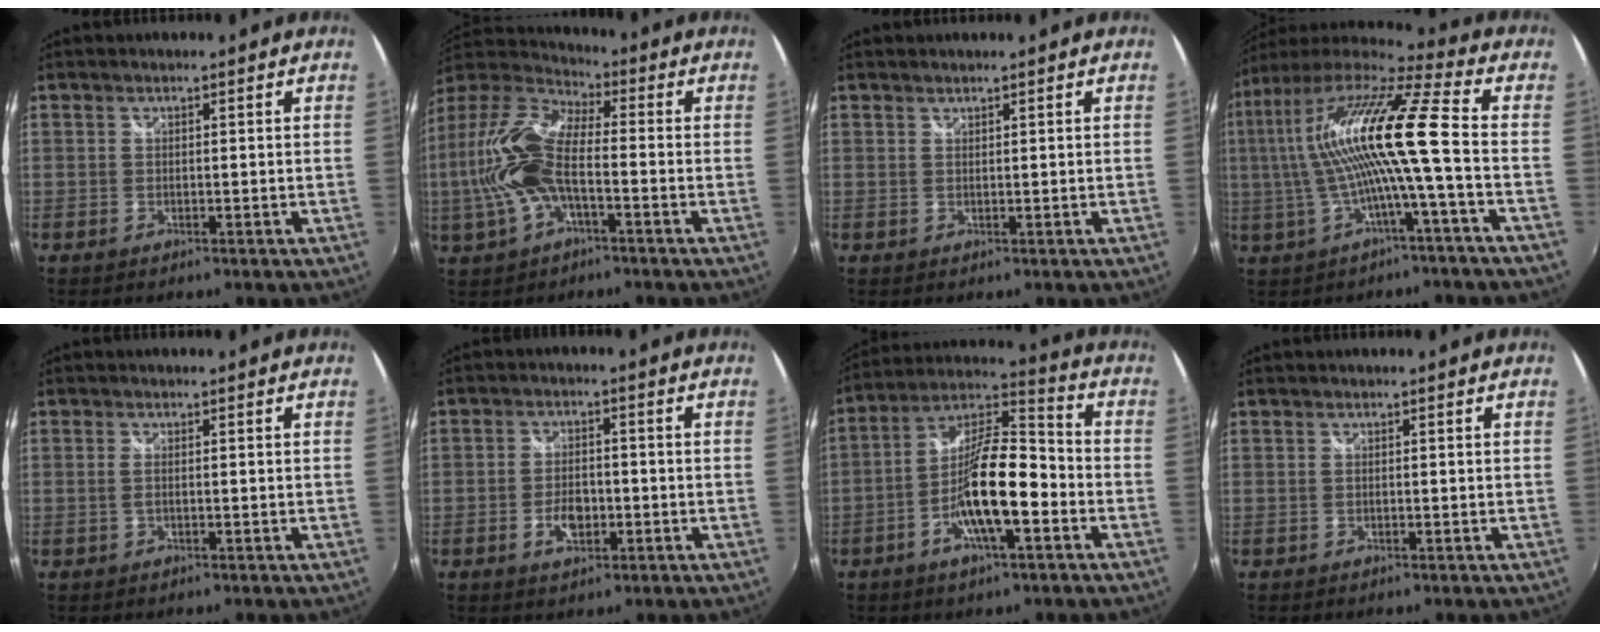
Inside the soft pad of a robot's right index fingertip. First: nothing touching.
{"total": 15.2, "force": [-2.4, 6.6, 13.4], "torque": [-0.278, 0.007, -0.052]}
{"total": 0.6, "force": [0.5, 0.1, 0.0], "torque": [0.002, 0.001, 0.011]}
{"total": 16.5, "force": [-0.7, 0.1, 16.5], "torque": [-0.290, 0.007, -0.016]}
{"total": 0.6, "force": [-0.1, 0.1, 0.6], "torque": [-0.013, 0.000, -0.003]}
{"total": 4.9, "force": [-1.7, 2.9, 3.6], "torque": [-0.072, 0.000, -0.027]}
{"total": 14.1, "force": [-4.9, 3.7, 12.7], "torque": [-0.242, 0.006, -0.091]}
{"total": 0.0}